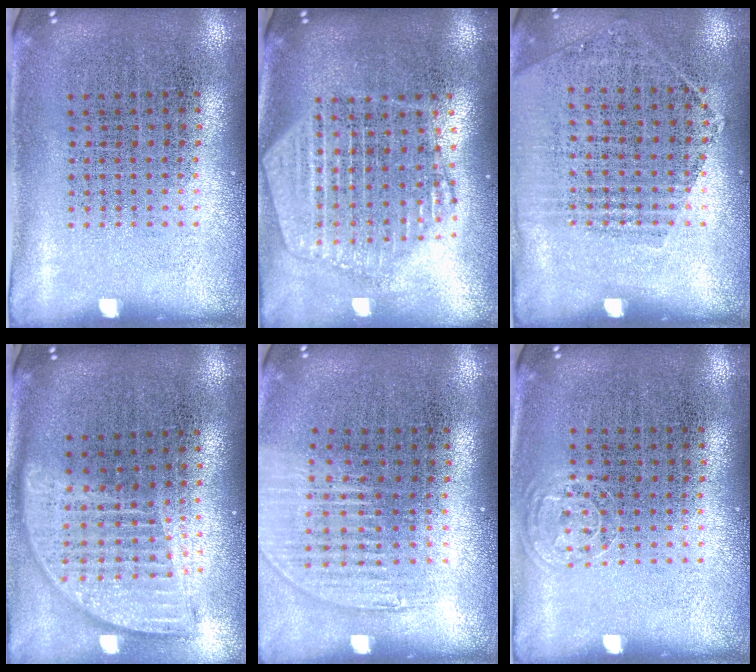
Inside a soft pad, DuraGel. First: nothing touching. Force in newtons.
{"total": 2.3, "press": 2.1, "slide": 1.1}
{"total": 1.2, "press": 1.0, "slide": 0.5}
{"total": 1.9, "press": 1.5, "slide": 1.1}
{"total": 1.1, "press": 1.1, "slide": 0.4}
{"total": 0.7, "press": 0.6, "slide": 0.3}